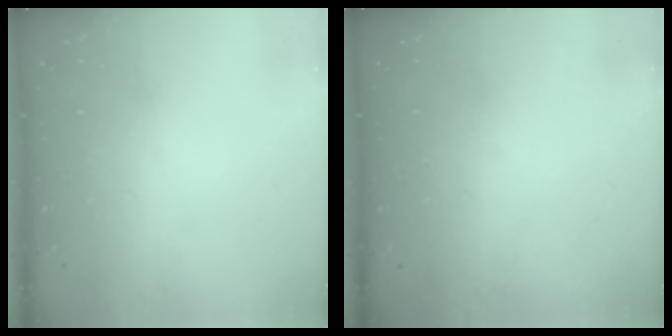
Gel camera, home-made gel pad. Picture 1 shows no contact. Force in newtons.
{"total": 0.0}